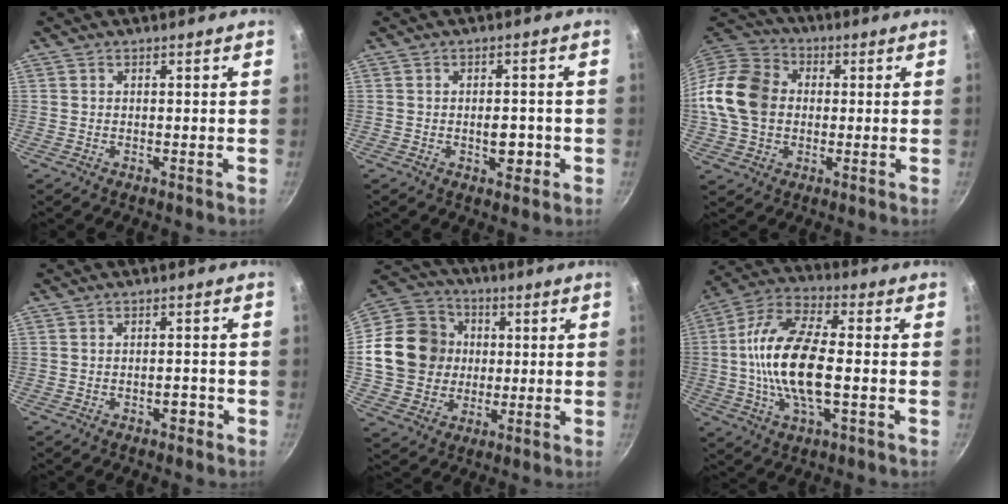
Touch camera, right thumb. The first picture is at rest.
{"total": 4.3, "force": [-1.0, 2.4, 3.4], "torque": [-0.027, 0.005, -0.014]}
{"total": 15.0, "force": [0.3, 12.1, 8.9], "torque": [-0.147, 0.024, -0.009]}
{"total": 1.8, "force": [-1.1, 0.9, 1.1], "torque": [-0.007, 0.015, -0.012]}
{"total": 17.7, "force": [0.7, 15.7, 8.1], "torque": [-0.129, 0.029, 0.012]}
{"total": 16.9, "force": [-1.3, 7.3, 15.2], "torque": [-0.289, 0.026, -0.040]}